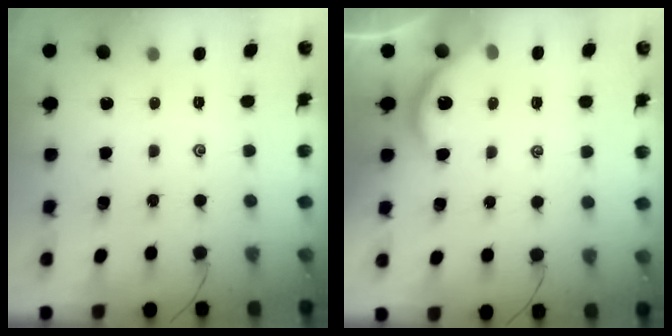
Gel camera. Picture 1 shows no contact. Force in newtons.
{"total": 3.2, "press": 3.1, "slide": 0.4}